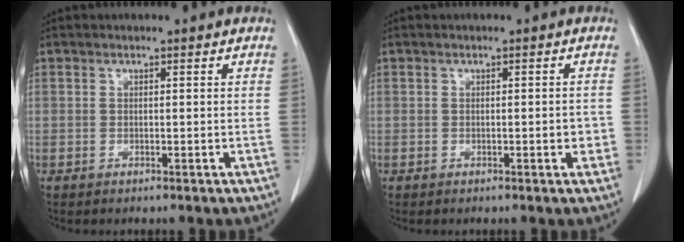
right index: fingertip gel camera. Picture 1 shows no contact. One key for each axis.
{"total": 1.8, "fx": -0.4, "fy": 0.6, "fz": 1.6, "tx": -0.021, "ty": 0.000, "tz": -0.004}